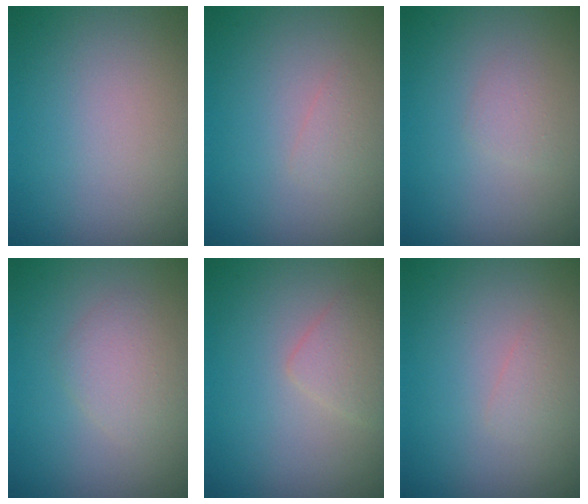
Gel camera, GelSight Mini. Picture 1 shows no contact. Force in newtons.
{"total": 0.9, "press": 0.9, "slide": 0.1}
{"total": 0.9, "press": 0.9, "slide": 0.1}
{"total": 2.1, "press": 2.1, "slide": 0.0}
{"total": 1.8, "press": 1.8, "slide": 0.1}
{"total": 0.9, "press": 0.9, "slide": 0.1}